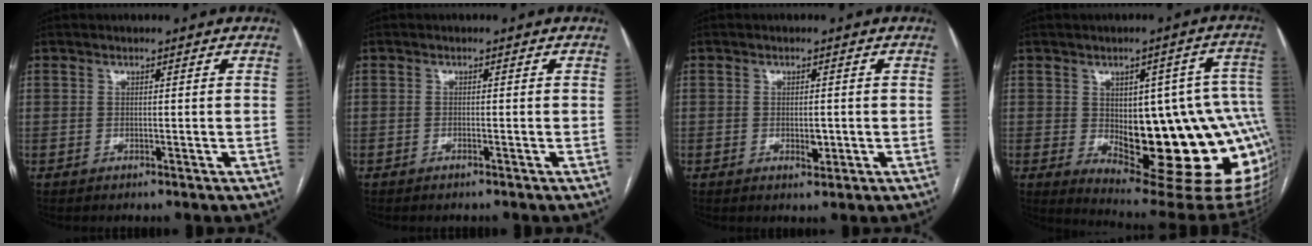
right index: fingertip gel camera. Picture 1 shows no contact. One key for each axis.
{"total": 0.5, "fx": -0.5, "fy": 0.1, "fz": 0.2, "tx": -0.014, "ty": -0.001, "tz": -0.004}
{"total": 2.0, "fx": -0.3, "fy": 1.0, "fz": 1.7, "tx": -0.028, "ty": -0.002, "tz": -0.001}
{"total": 23.6, "fx": -2.9, "fy": 7.8, "fz": 22.1, "tx": -0.209, "ty": 0.013, "tz": -0.016}